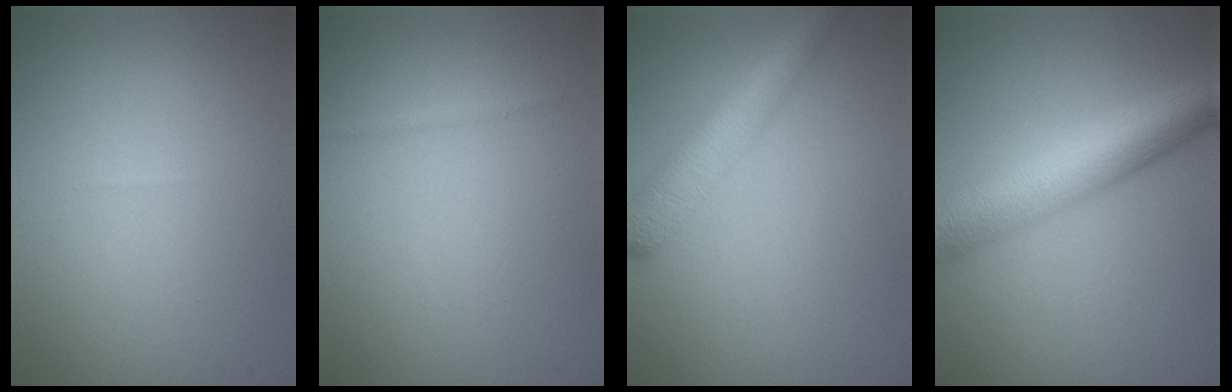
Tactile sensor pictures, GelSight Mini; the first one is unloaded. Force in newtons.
{"total": 0.5, "press": 0.5, "slide": 0.0}
{"total": 4.5, "press": 4.5, "slide": 0.2}
{"total": 7.9, "press": 7.9, "slide": 0.2}